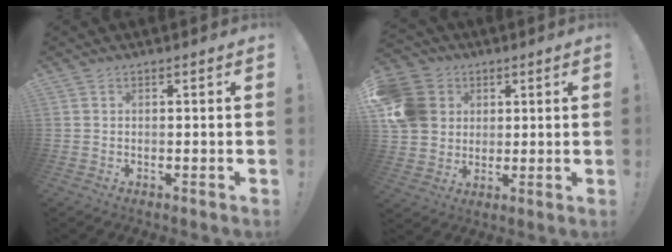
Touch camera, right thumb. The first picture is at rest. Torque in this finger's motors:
{"motor_torque": [1.81, 1.85, 0.41, 0.22, 0.08]}